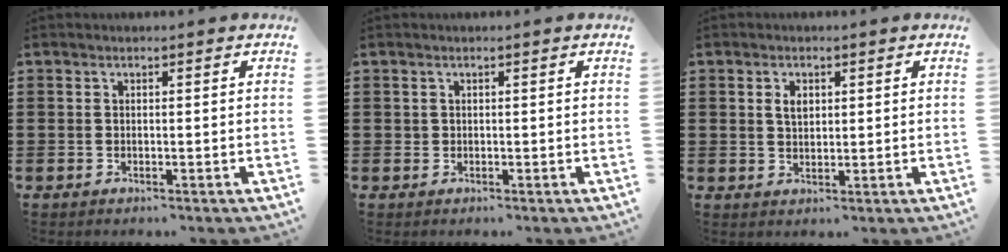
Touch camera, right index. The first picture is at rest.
{"total": 0.6, "force": [0.2, 0.5, 0.1], "torque": [-0.002, 0.003, 0.005]}
{"total": 2.4, "force": [0.8, 1.5, 1.7], "torque": [-0.038, 0.007, 0.014]}